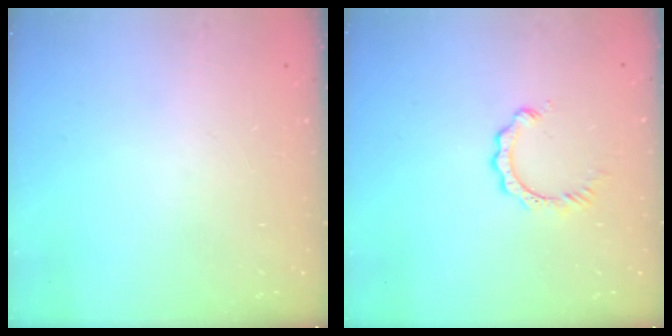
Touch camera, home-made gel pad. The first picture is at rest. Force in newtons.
{"total": 3.0, "press": 2.9, "slide": 0.3}